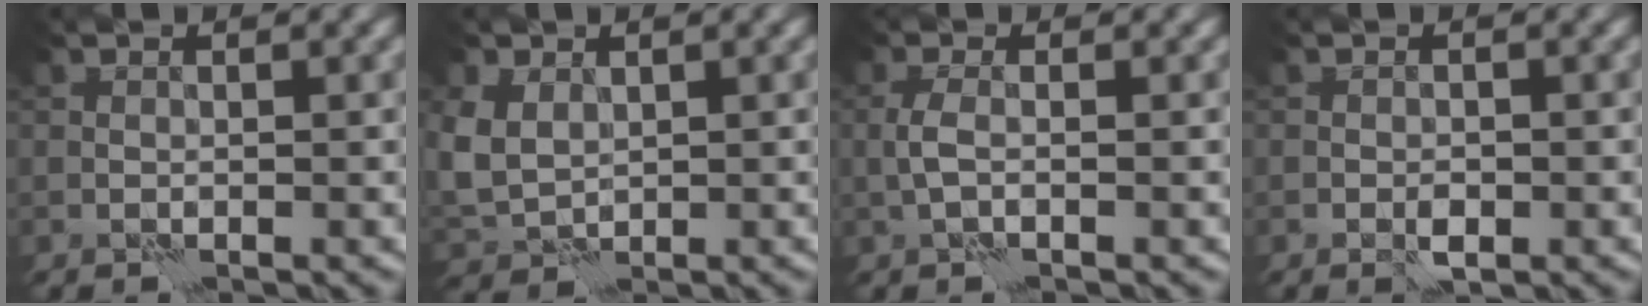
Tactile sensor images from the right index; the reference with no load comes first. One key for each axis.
{"total": 4.1, "fx": 1.1, "fy": 3.2, "fz": 2.3, "tx": -0.072, "ty": -0.007, "tz": 0.024}
{"total": 1.3, "fx": -0.2, "fy": 0.3, "fz": 1.2, "tx": -0.030, "ty": 0.003, "tz": -0.009}
{"total": 1.1, "fx": -0.5, "fy": 0.6, "fz": 0.9, "tx": -0.014, "ty": 0.000, "tz": -0.010}